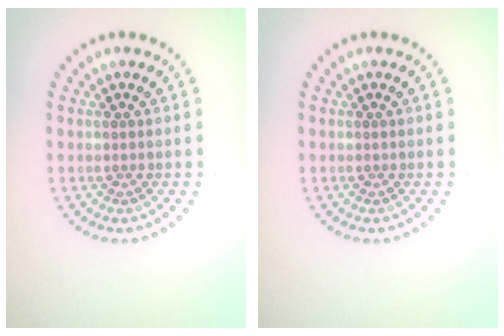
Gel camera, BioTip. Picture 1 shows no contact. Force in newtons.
{"total": 0.0}